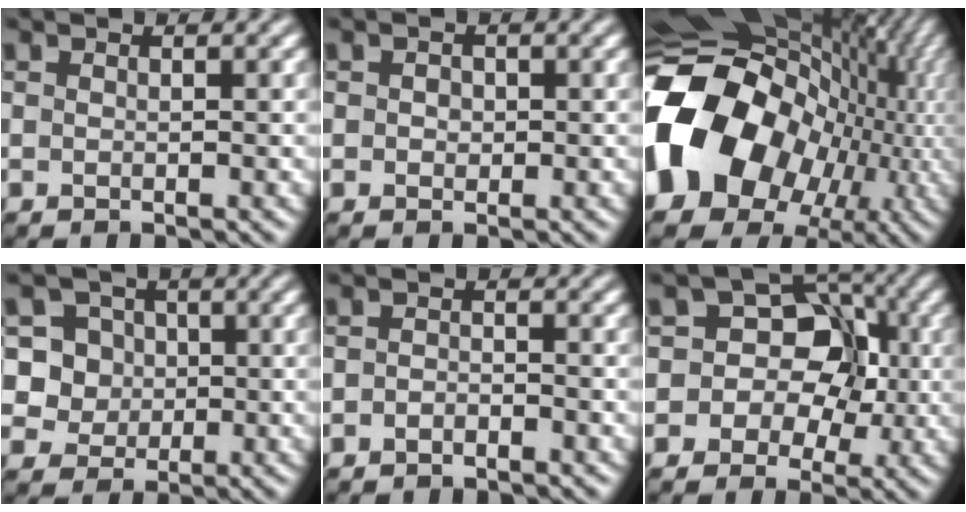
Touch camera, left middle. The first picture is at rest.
{"total": 0.9, "force": [0.1, 0.8, 0.3], "torque": [-0.006, -0.001, -0.002]}
{"total": 19.7, "force": [-2.3, 15.9, 11.5], "torque": [-0.244, -0.022, -0.036]}
{"total": 5.9, "force": [0.5, 5.7, 1.6], "torque": [-0.026, 0.021, -0.005]}
{"total": 1.3, "force": [-1.0, 0.6, 0.3], "torque": [-0.006, 0.005, -0.023]}
{"total": 8.5, "force": [-0.6, 7.7, 3.5], "torque": [-0.008, 0.056, -0.063]}